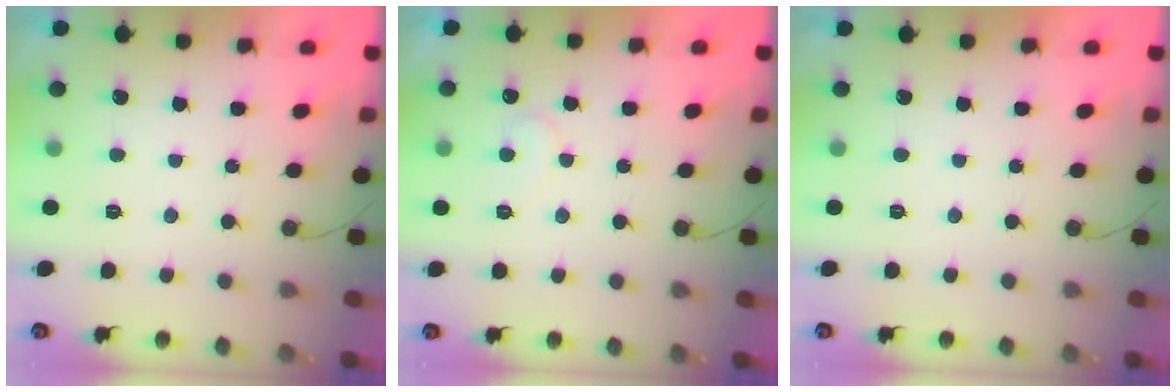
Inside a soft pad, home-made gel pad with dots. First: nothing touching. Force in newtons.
{"total": 5.8, "press": 5.8, "slide": 0.3}
{"total": 1.9, "press": 1.9, "slide": 0.1}